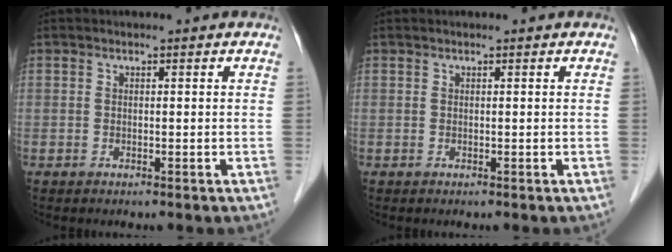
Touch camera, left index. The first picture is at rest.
{"total": 0.0}